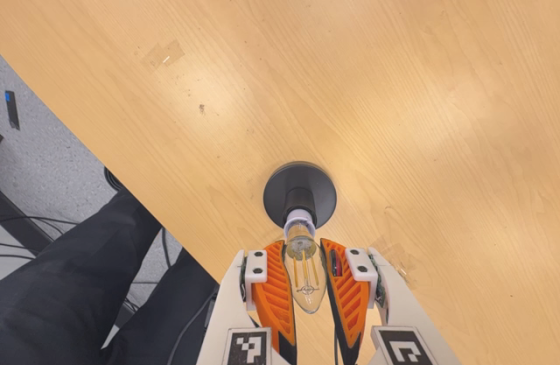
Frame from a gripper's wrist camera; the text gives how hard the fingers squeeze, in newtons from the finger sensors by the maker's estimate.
{"total": 24.0, "left": 27.1, "right": 21.0}